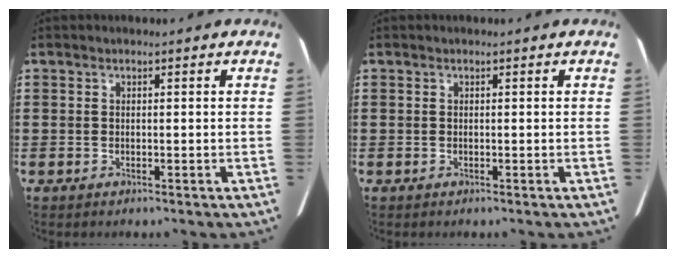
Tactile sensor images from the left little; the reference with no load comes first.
{"total": 0.0}